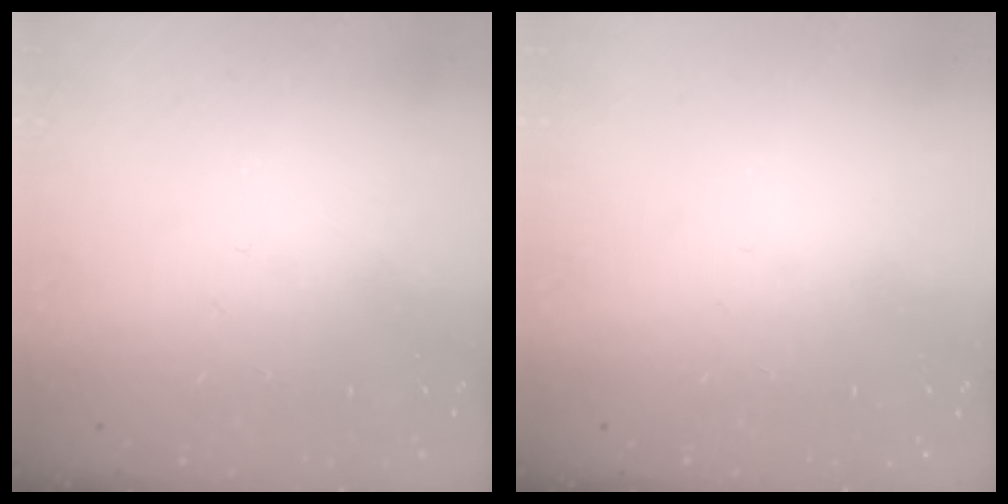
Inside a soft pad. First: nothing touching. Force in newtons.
{"total": 0.0}